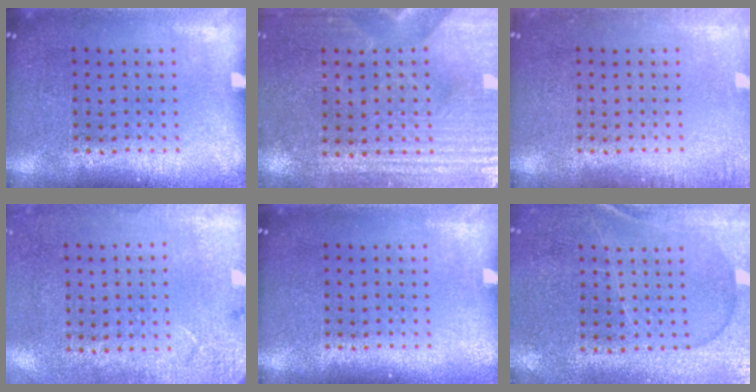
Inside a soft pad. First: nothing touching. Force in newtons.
{"total": 3.4, "press": 3.2, "slide": 1.2}
{"total": 1.2, "press": 1.1, "slide": 0.2}
{"total": 2.7, "press": 2.2, "slide": 1.6}
{"total": 0.0}
{"total": 1.1, "press": 1.1, "slide": 0.4}